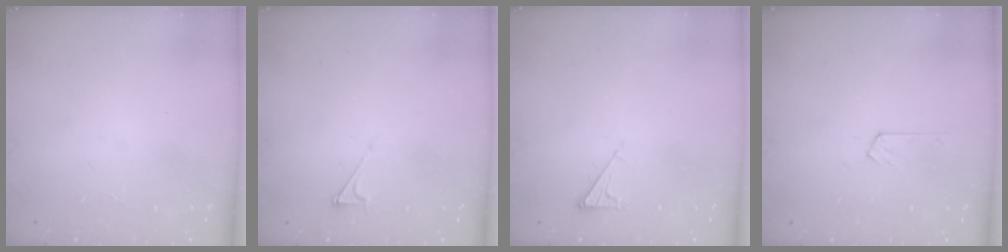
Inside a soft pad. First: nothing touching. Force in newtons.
{"total": 2.5, "press": 2.5, "slide": 0.3}
{"total": 2.9, "press": 2.9, "slide": 0.5}
{"total": 4.8, "press": 4.8, "slide": 0.5}